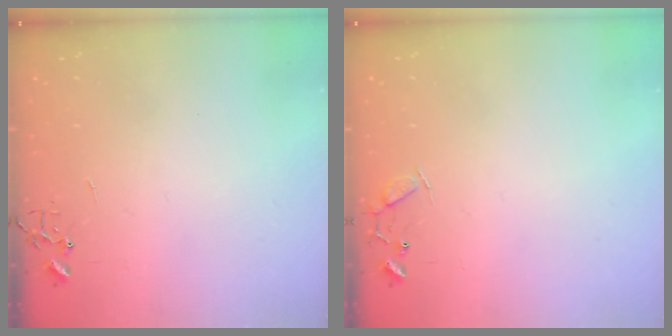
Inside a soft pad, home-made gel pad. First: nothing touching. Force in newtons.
{"total": 7.7, "press": 7.6, "slide": 0.5}